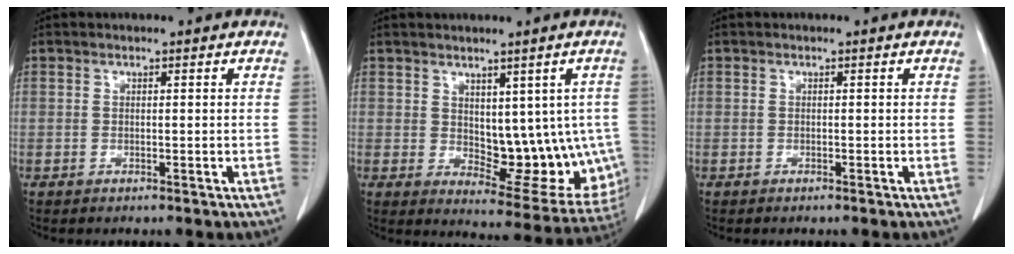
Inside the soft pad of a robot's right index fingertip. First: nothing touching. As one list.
[{"total": 12.5, "force": [0.4, 7.0, 10.3], "torque": [-0.107, 0.000, 0.027]}, {"total": 0.0}]